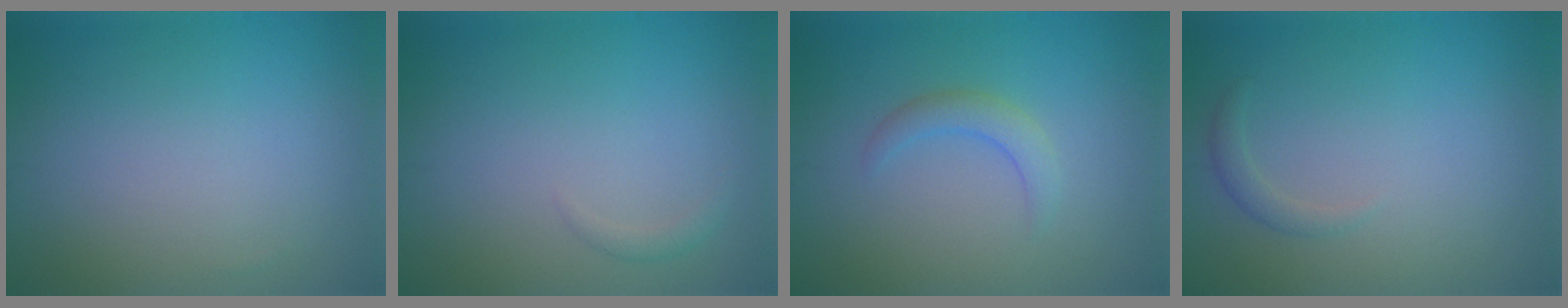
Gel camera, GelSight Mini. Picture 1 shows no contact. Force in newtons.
{"total": 0.8, "press": 0.8, "slide": 0.1}
{"total": 2.0, "press": 2.0, "slide": 0.3}
{"total": 1.1, "press": 1.1, "slide": 0.0}